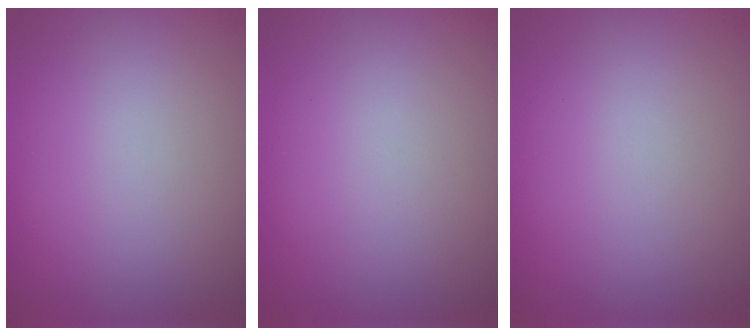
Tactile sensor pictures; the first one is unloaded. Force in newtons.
{"total": 0.0}
{"total": 0.0}